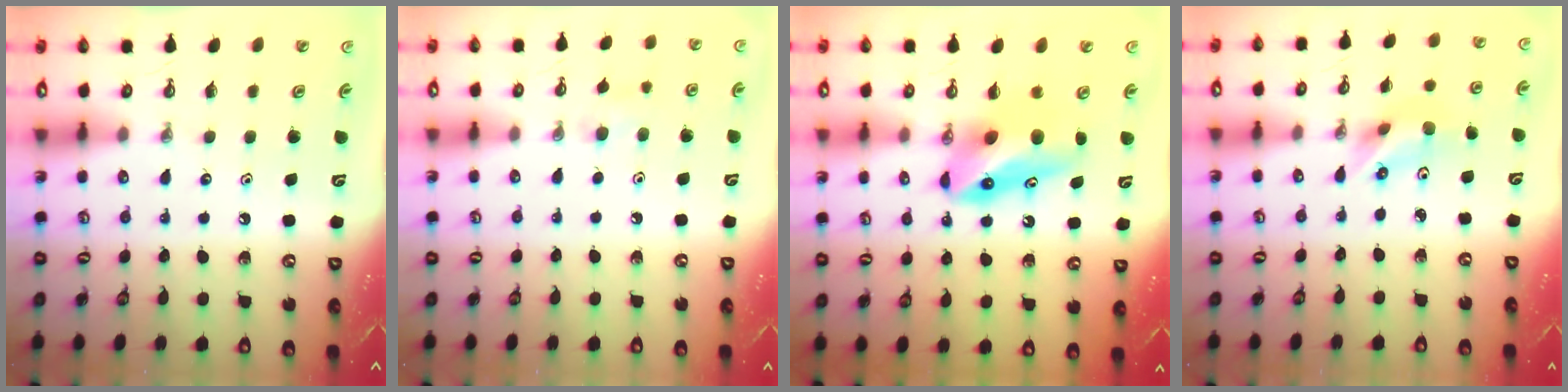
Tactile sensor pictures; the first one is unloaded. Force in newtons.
{"total": 6.5, "press": 6.4, "slide": 1.4}
{"total": 9.4, "press": 8.7, "slide": 3.6}
{"total": 6.3, "press": 5.5, "slide": 3.1}